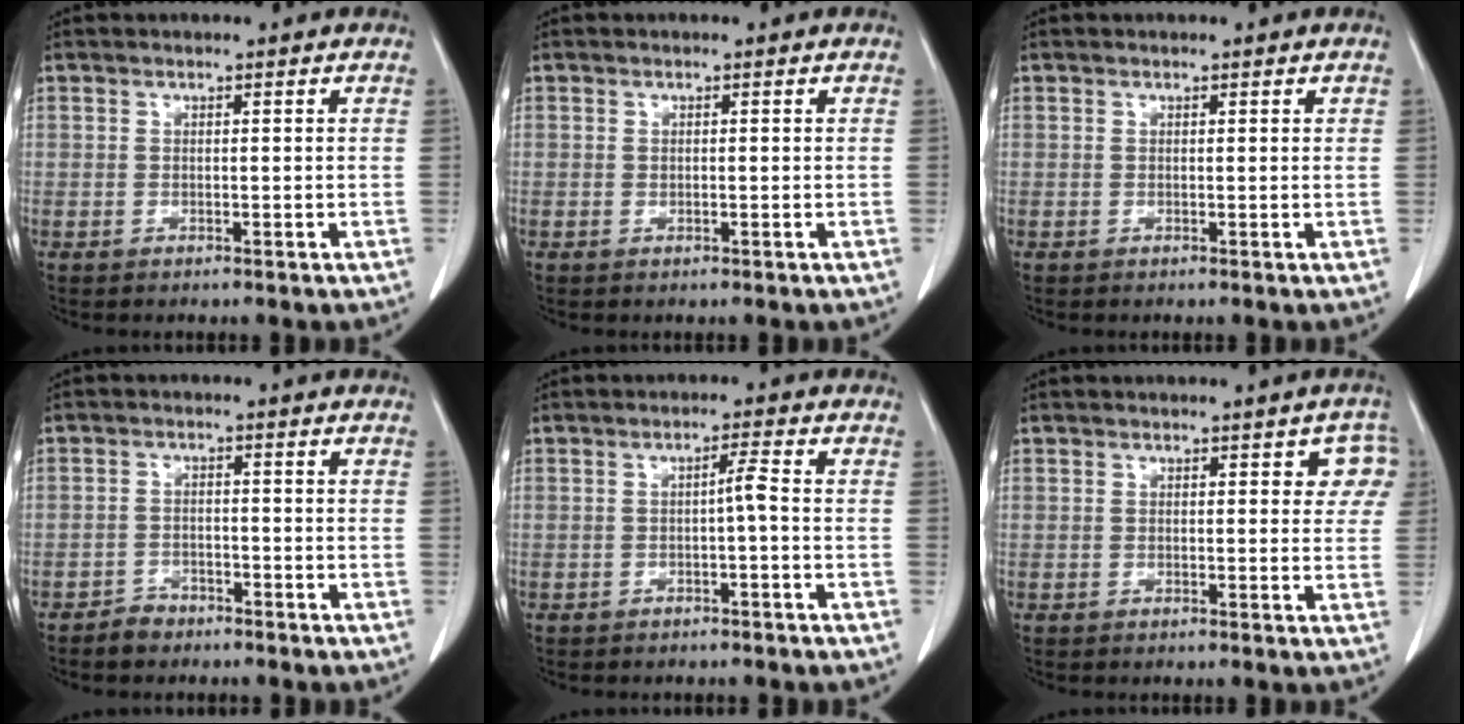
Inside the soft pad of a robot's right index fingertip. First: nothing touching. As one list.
[{"total": 0.0}, {"total": 0.0}, {"total": 2.6, "force": [-2.2, 1.4, 0.3], "torque": [-0.011, 0.004, -0.037]}, {"total": 2.0, "force": [-0.6, -0.1, 1.9], "torque": [-0.032, 0.003, -0.010]}, {"total": 4.2, "force": [1.7, 2.1, 3.2], "torque": [-0.012, 0.006, 0.011]}]